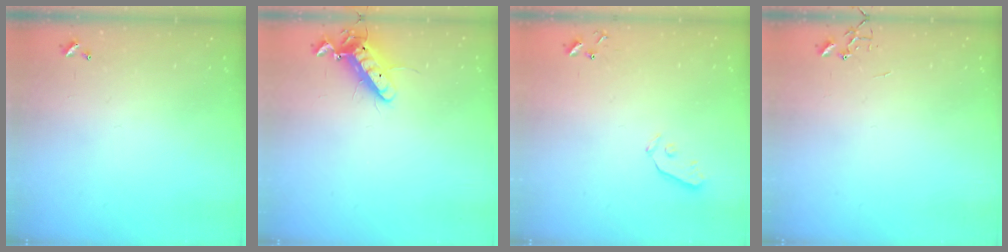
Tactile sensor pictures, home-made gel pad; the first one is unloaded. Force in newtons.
{"total": 11.8, "press": 11.6, "slide": 2.2}
{"total": 3.2, "press": 3.2, "slide": 0.4}
{"total": 0.0}